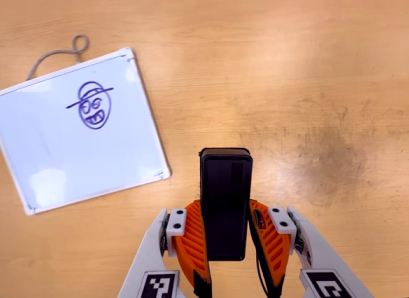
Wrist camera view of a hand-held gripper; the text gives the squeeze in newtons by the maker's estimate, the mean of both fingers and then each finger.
{"total": 4.8, "left": 3.1, "right": 6.5}